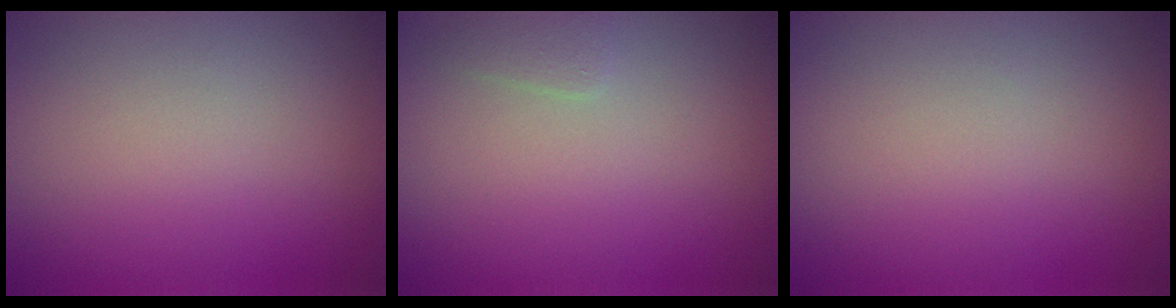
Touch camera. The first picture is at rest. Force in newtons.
{"total": 0.9, "press": 0.9, "slide": 0.0}
{"total": 0.0}